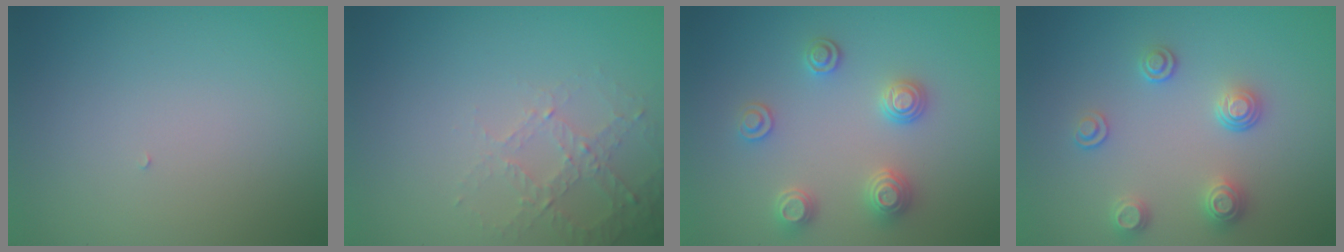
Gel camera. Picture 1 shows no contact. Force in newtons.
{"total": 2.6, "press": 2.5, "slide": 0.8}
{"total": 2.9, "press": 2.8, "slide": 0.6}
{"total": 2.7, "press": 2.5, "slide": 0.9}